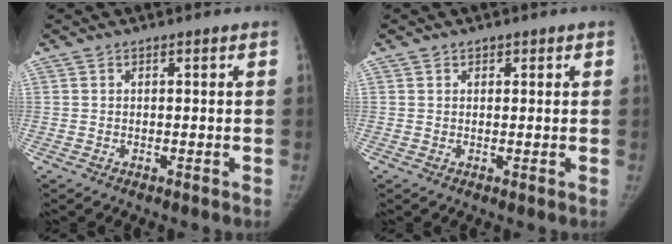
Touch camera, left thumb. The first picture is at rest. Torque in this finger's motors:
{"motor_torque": [-0.32, -0.35, -0.22, 0.01, 0.00]}